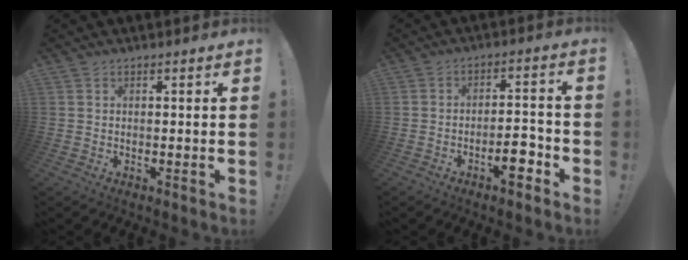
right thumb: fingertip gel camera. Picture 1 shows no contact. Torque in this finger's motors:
{"motor_torque": [2.18, 0.46, 0.64, -0.72, 0.51]}